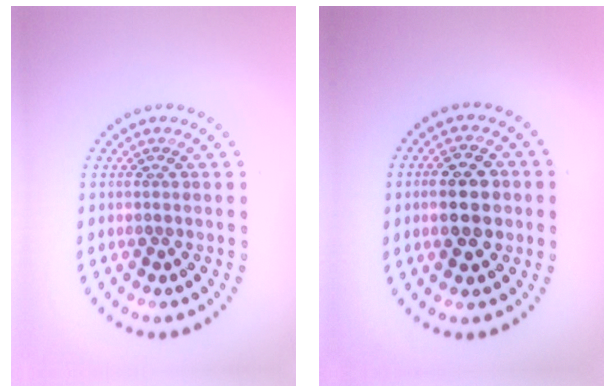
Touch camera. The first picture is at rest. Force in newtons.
{"total": 5.0, "press": 5.0, "slide": 0.3}